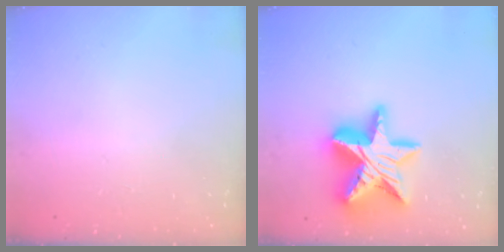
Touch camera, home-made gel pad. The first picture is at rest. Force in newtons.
{"total": 20.8, "press": 20.8, "slide": 1.5}